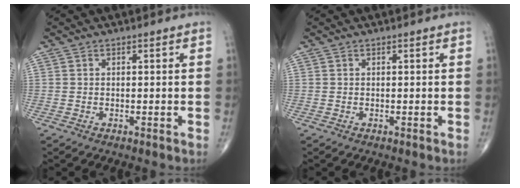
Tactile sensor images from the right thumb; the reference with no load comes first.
{"total": 0.0}